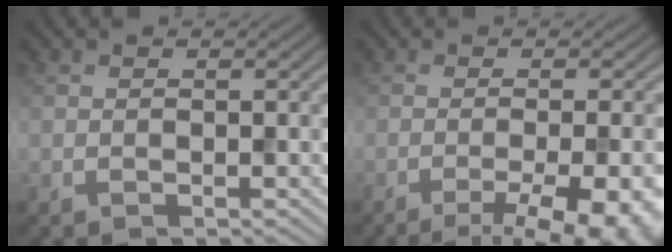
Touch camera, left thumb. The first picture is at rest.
{"total": 10.5, "force": [-5.2, 2.8, 8.7], "torque": [-0.110, -0.005, -0.061]}